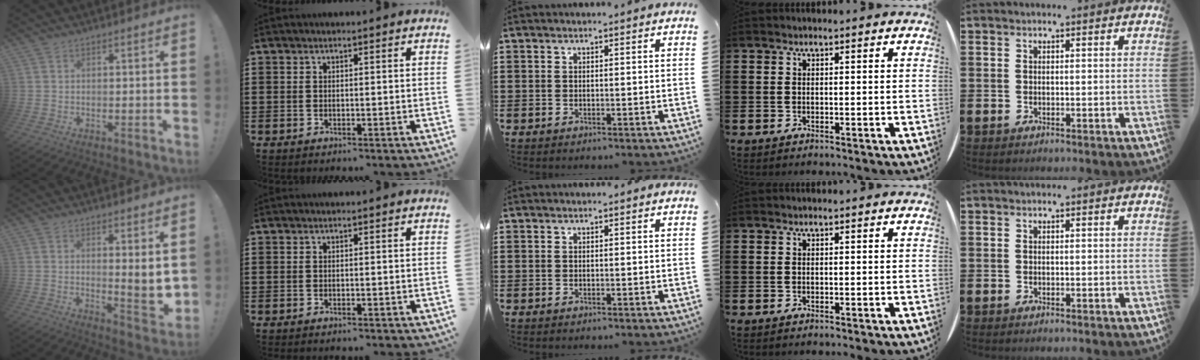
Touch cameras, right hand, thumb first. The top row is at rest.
{"thumb": {"total": 5.2, "force": [2.2, 0.4, 4.7], "torque": [-0.051, -0.032, 0.033]}}